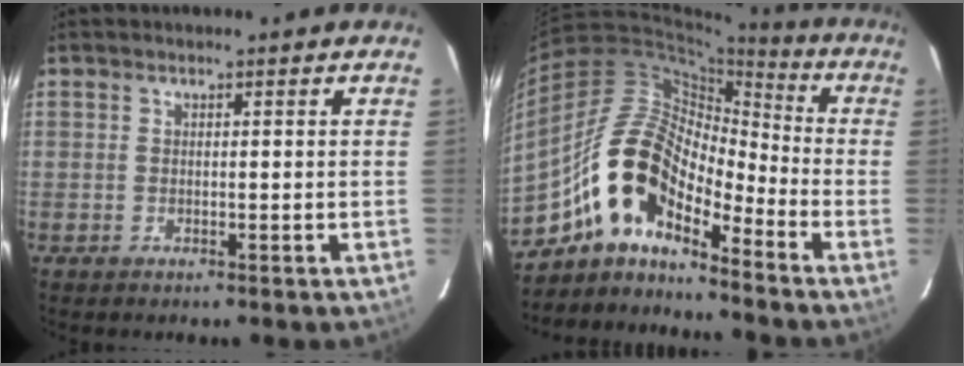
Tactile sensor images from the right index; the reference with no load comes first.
{"total": 14.2, "force": [-10.1, 5.9, 8.1], "torque": [-0.135, 0.015, -0.207]}